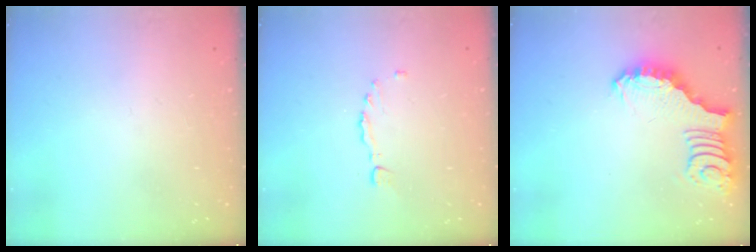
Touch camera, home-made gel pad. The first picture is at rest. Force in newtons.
{"total": 1.4, "press": 1.3, "slide": 0.3}
{"total": 3.4, "press": 3.3, "slide": 0.7}